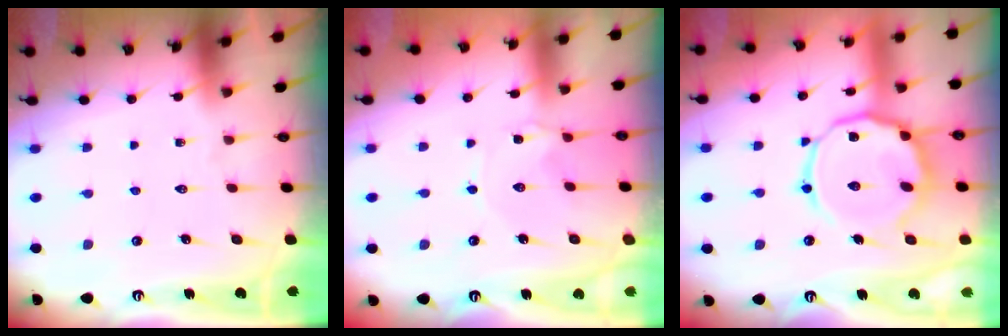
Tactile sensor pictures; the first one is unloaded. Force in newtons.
{"total": 1.3, "press": 1.3, "slide": 0.3}
{"total": 14.0, "press": 13.9, "slide": 1.0}